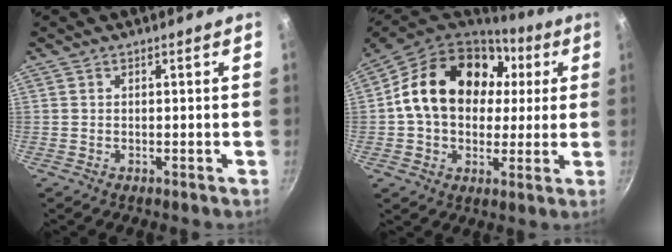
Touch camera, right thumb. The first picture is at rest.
{"total": 22.4, "force": [4.5, 16.5, 14.5], "torque": [-0.232, 0.025, 0.070]}